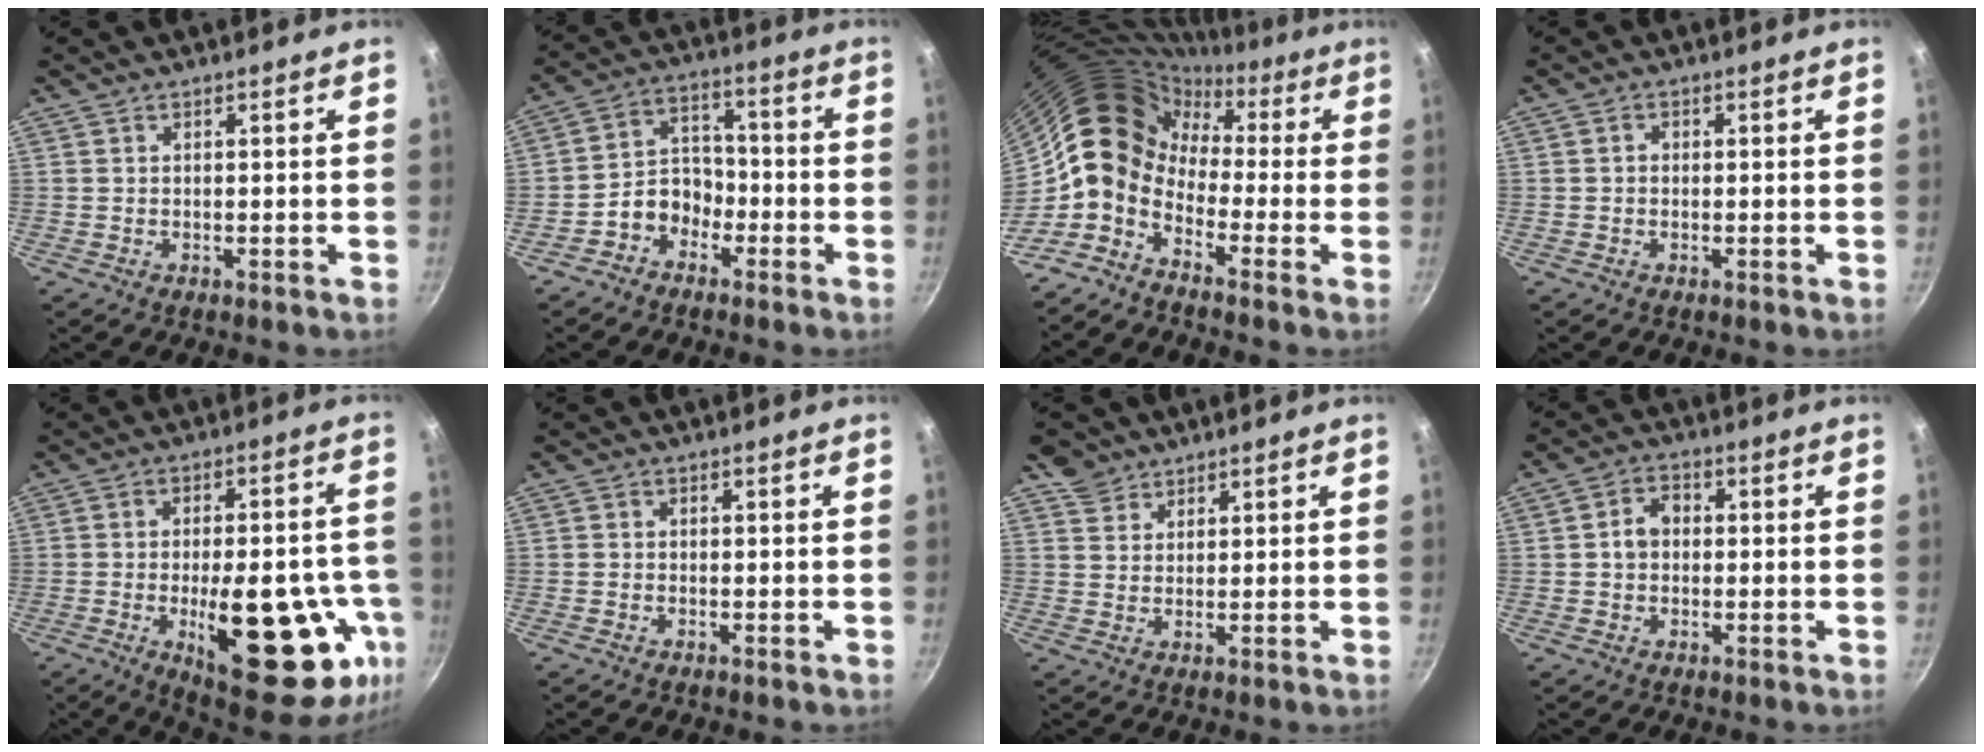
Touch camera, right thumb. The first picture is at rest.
{"total": 7.2, "force": [-3.8, 5.5, 2.9], "torque": [-0.015, 0.050, -0.079]}
{"total": 10.7, "force": [-2.6, 8.5, 5.9], "torque": [-0.074, 0.048, -0.083]}
{"total": 1.0, "force": [0.0, 0.9, 0.5], "torque": [-0.009, 0.006, 0.000]}
{"total": 25.5, "force": [-7.8, 10.6, 21.9], "torque": [-0.250, 0.016, -0.093]}
{"total": 0.6, "force": [-0.4, 0.3, 0.2], "torque": [-0.008, 0.003, -0.011]}
{"total": 3.7, "force": [2.7, 2.5, 0.3], "torque": [0.016, -0.004, 0.046]}
{"total": 4.6, "force": [0.1, 3.7, 2.8], "torque": [-0.028, 0.015, -0.003]}